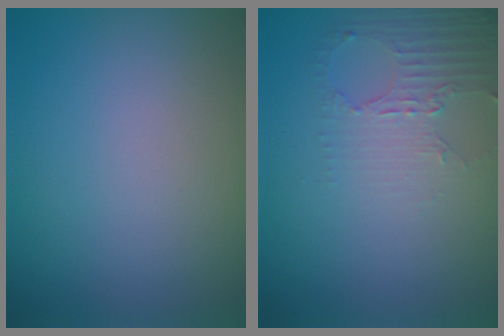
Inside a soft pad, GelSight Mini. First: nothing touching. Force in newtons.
{"total": 2.6, "press": 2.0, "slide": 1.7}